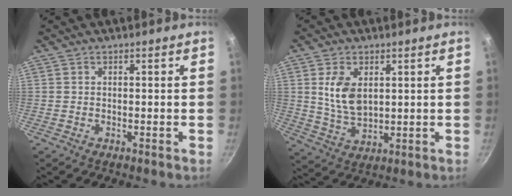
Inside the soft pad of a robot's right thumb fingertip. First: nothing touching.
{"total": 10.1, "force": [2.5, 6.4, 7.4], "torque": [-0.129, -0.022, 0.059]}